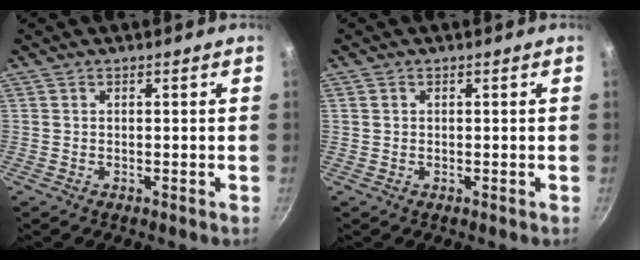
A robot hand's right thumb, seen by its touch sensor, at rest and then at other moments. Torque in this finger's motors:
{"motor_torque": [0.49, 0.16, 0.17, 0.56, -0.04]}